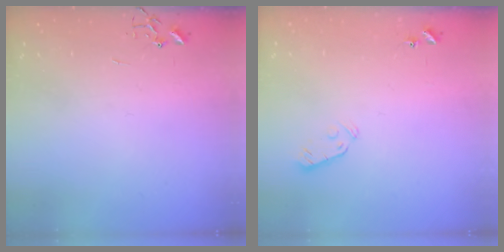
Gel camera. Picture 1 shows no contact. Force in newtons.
{"total": 3.8, "press": 3.7, "slide": 0.9}